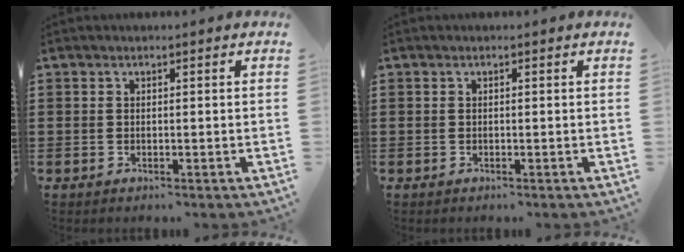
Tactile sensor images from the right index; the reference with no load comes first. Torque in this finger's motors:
{"motor_torque": [0.12, 0.16, 0.01, 0.00]}